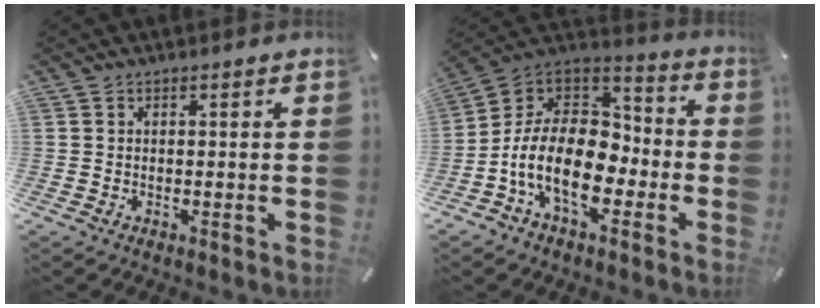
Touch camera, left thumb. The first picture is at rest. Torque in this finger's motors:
{"motor_torque": [0.66, 1.93, 1.57, 1.20, 0.27]}